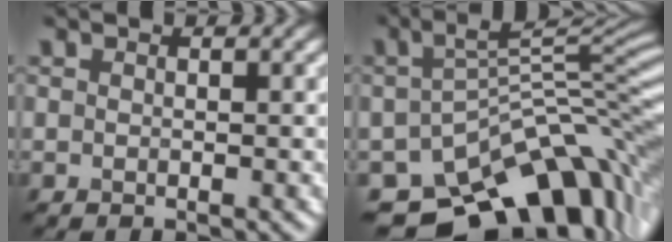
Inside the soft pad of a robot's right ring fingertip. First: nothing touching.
{"total": 12.9, "force": [-7.8, 6.0, 8.3], "torque": [-0.133, -0.008, -0.115]}